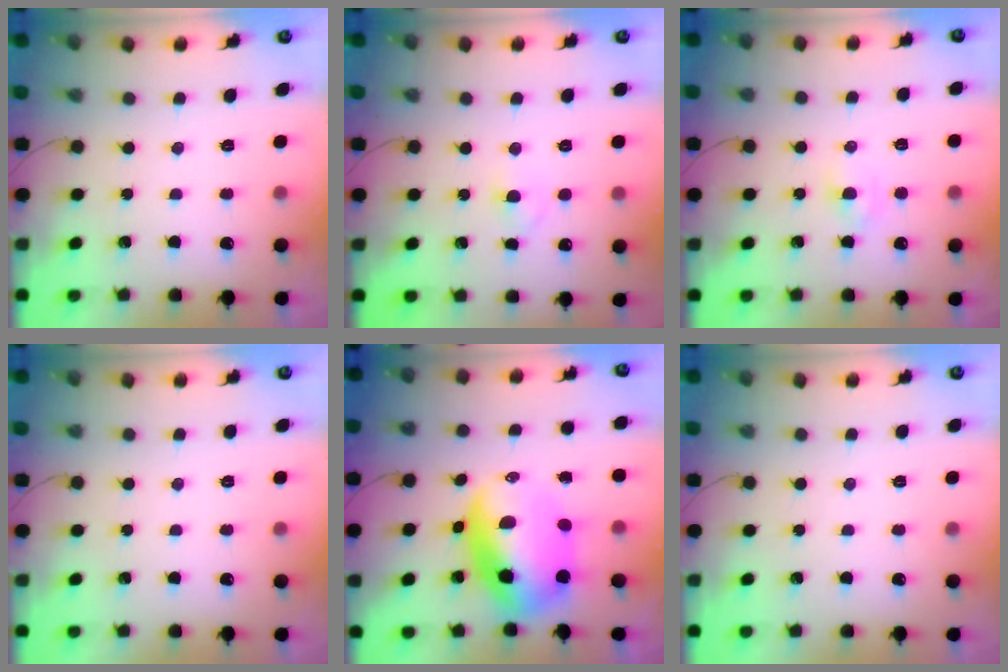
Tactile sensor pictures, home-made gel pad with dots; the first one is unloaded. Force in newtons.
{"total": 2.5, "press": 2.3, "slide": 1.0}
{"total": 1.8, "press": 1.7, "slide": 0.7}
{"total": 0.0}
{"total": 12.5, "press": 12.0, "slide": 3.4}
{"total": 0.0}